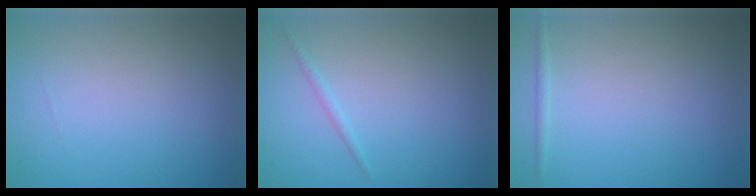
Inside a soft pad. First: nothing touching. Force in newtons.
{"total": 0.7, "press": 0.7, "slide": 0.0}
{"total": 0.5, "press": 0.5, "slide": 0.1}